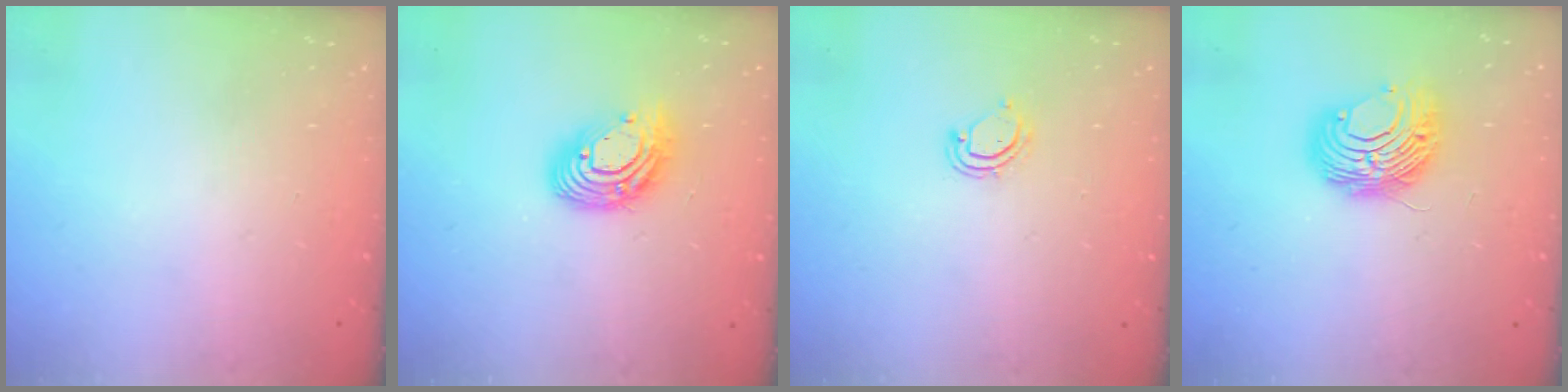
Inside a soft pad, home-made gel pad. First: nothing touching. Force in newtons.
{"total": 13.9, "press": 13.9, "slide": 1.2}
{"total": 4.4, "press": 4.4, "slide": 0.2}
{"total": 8.9, "press": 8.9, "slide": 0.0}